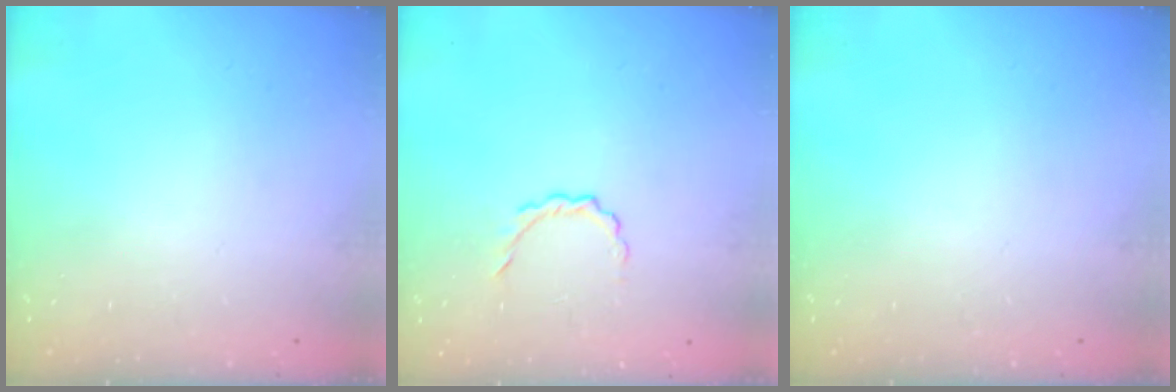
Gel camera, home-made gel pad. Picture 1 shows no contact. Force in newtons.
{"total": 3.2, "press": 3.0, "slide": 1.0}
{"total": 0.0}